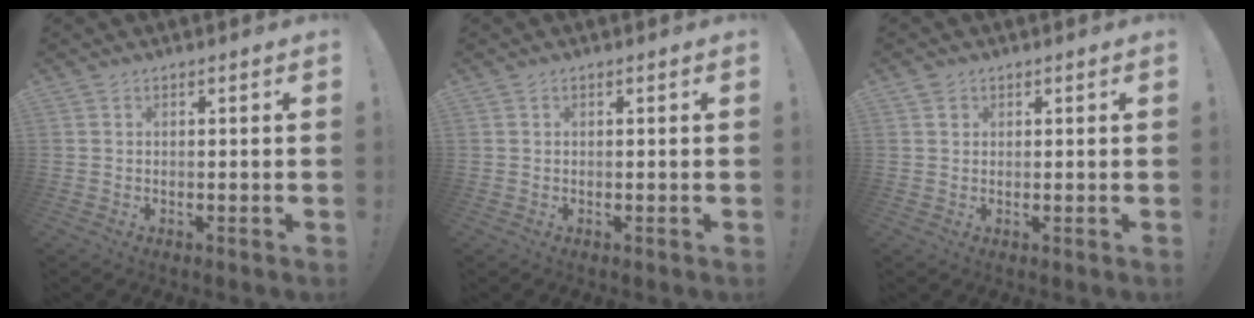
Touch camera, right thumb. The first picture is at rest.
{"total": 0.0}
{"total": 1.6, "force": [0.8, 1.3, 0.4], "torque": [0.001, -0.002, 0.013]}